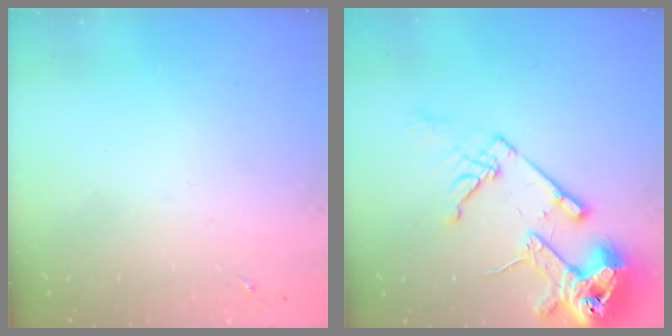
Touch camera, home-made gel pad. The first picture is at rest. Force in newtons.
{"total": 18.6, "press": 18.4, "slide": 2.2}